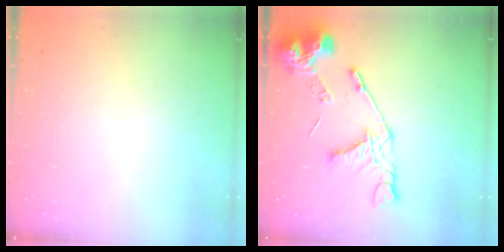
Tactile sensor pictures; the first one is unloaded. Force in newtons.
{"total": 14.7, "press": 14.6, "slide": 1.6}